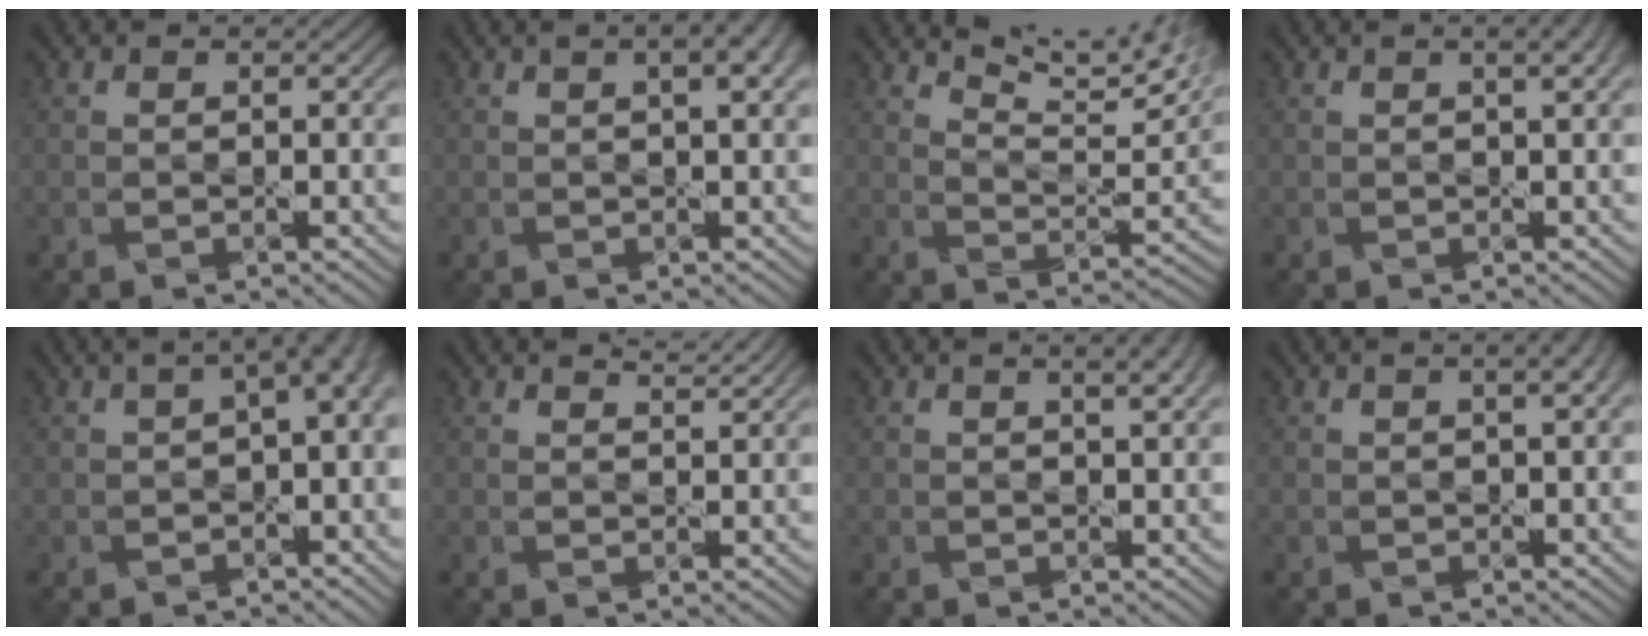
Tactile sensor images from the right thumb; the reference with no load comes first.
{"total": 5.4, "force": [2.2, 1.7, 4.6], "torque": [-0.055, 0.011, 0.015]}
{"total": 10.7, "force": [7.7, 2.4, 7.1], "torque": [-0.130, 0.001, 0.121]}
{"total": 2.9, "force": [1.2, 0.7, 2.5], "torque": [-0.029, 0.001, 0.006]}
{"total": 5.9, "force": [0.5, 2.0, 5.5], "torque": [-0.071, 0.012, 0.013]}
{"total": 1.9, "force": [1.7, 0.2, 0.8], "torque": [-0.014, -0.002, 0.025]}
{"total": 3.6, "force": [1.8, 1.0, 2.9], "torque": [-0.034, 0.005, 0.013]}
{"total": 3.2, "force": [1.2, 1.0, 2.9], "torque": [-0.031, 0.007, 0.001]}